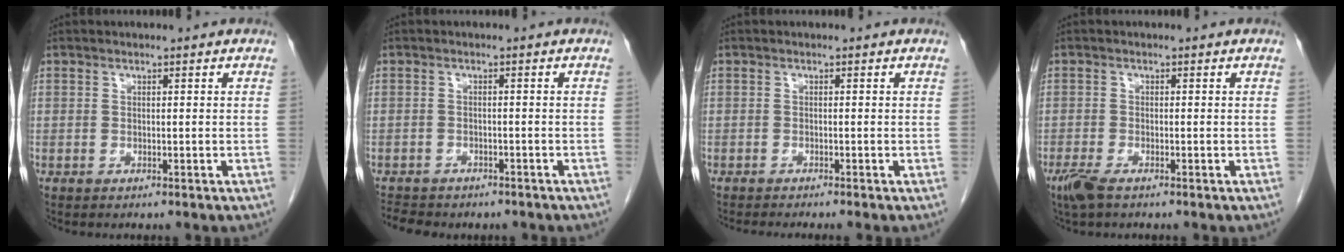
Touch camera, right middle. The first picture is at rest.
{"total": 6.2, "force": [-5.2, 2.7, 2.1], "torque": [-0.037, 0.002, -0.067]}
{"total": 3.6, "force": [-3.1, -0.4, 1.8], "torque": [-0.013, -0.003, -0.047]}
{"total": 2.9, "force": [-2.0, 0.7, 2.0], "torque": [-0.047, -0.008, -0.039]}